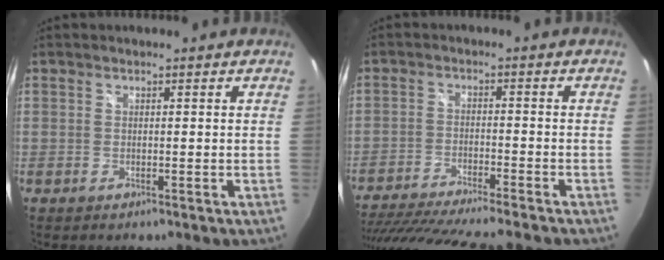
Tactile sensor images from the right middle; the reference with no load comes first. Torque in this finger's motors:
{"motor_torque": [1.09, -1.05, 0.29, 0.08]}